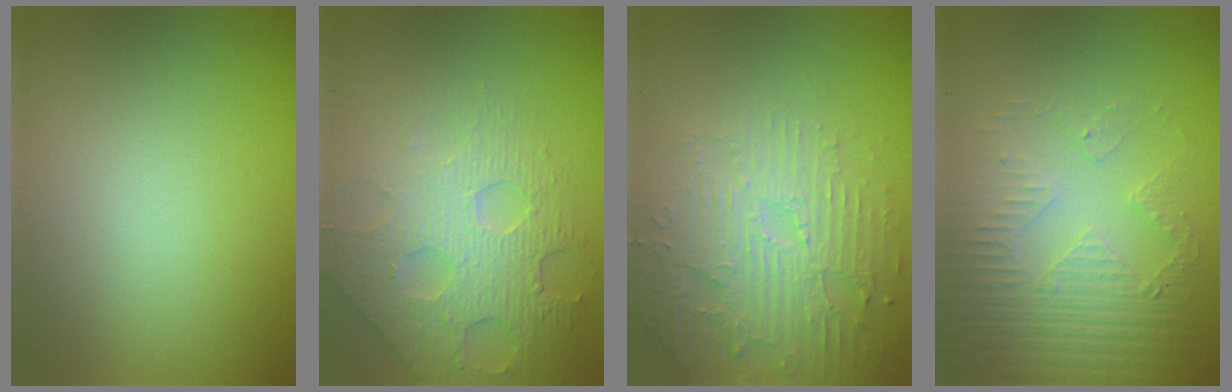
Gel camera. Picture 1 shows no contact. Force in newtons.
{"total": 5.2, "press": 4.6, "slide": 2.3}
{"total": 4.6, "press": 3.7, "slide": 2.6}
{"total": 5.2, "press": 3.4, "slide": 3.9}